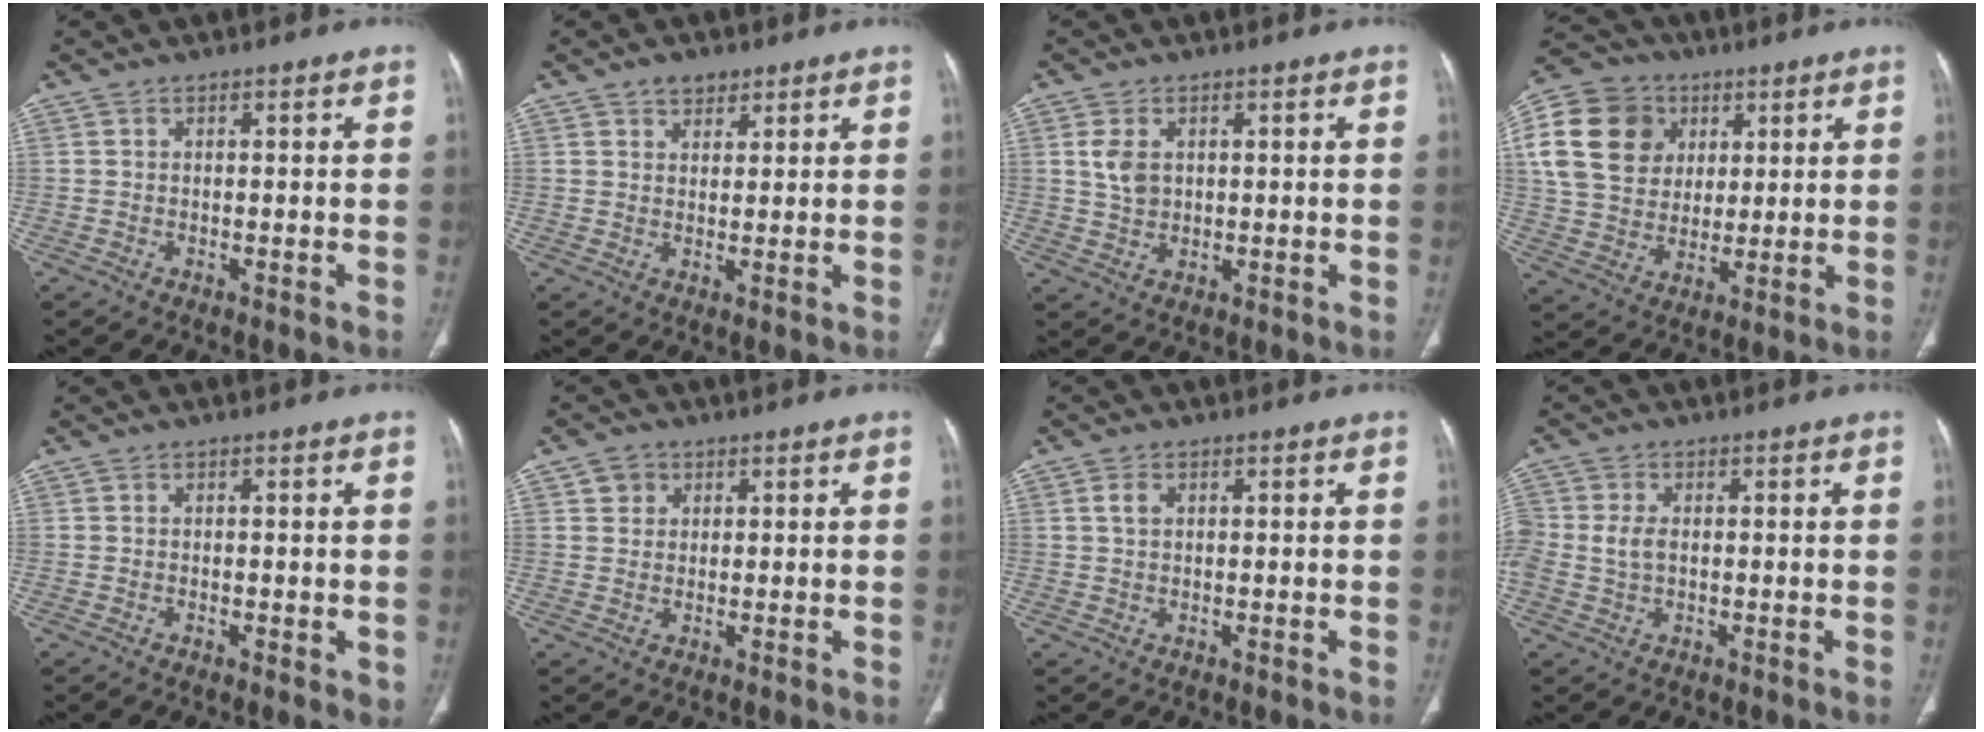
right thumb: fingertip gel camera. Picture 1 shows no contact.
{"total": 3.3, "force": [2.2, 2.1, 1.3], "torque": [-0.004, -0.013, 0.035]}
{"total": 4.1, "force": [1.0, 2.8, 2.8], "torque": [-0.049, -0.004, 0.024]}
{"total": 22.0, "force": [6.8, 17.7, 11.1], "torque": [-0.237, 0.033, 0.132]}
{"total": 2.1, "force": [-0.2, 0.9, 1.9], "torque": [-0.023, -0.005, -0.005]}
{"total": 2.9, "force": [1.3, 2.5, 0.7], "torque": [0.004, -0.006, 0.018]}
{"total": 1.9, "force": [0.6, 1.2, 1.3], "torque": [-0.022, 0.003, 0.013]}
{"total": 4.4, "force": [0.0, 2.9, 3.3], "torque": [-0.080, 0.007, 0.002]}